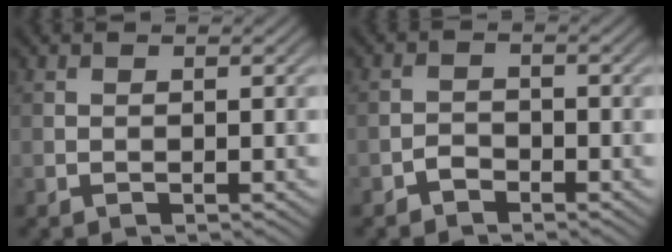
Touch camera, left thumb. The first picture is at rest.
{"total": 1.7, "force": [-1.4, 0.9, 0.6], "torque": [-0.007, 0.005, -0.032]}